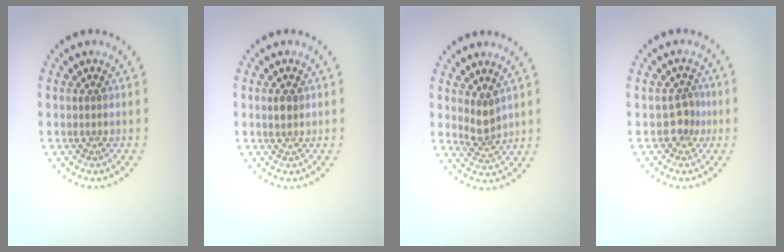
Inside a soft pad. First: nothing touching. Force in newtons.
{"total": 1.1, "press": 1.0, "slide": 0.3}
{"total": 2.0, "press": 1.6, "slide": 1.3}
{"total": 1.9, "press": 1.3, "slide": 1.3}